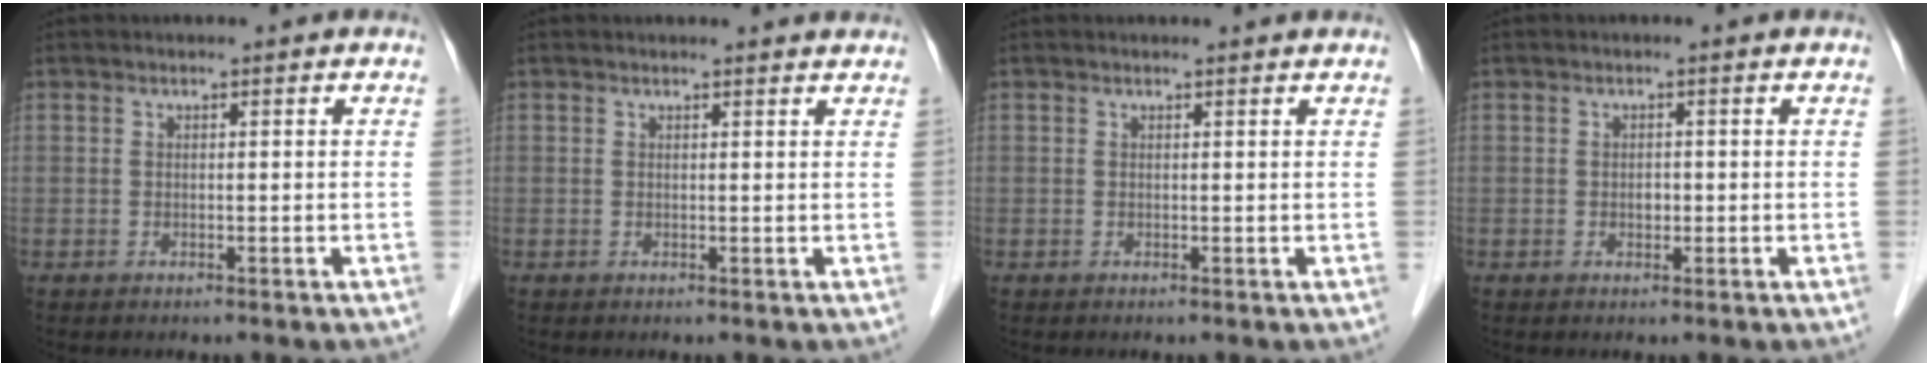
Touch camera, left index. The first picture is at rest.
{"total": 2.8, "force": [2.8, 0.4, 0.3], "torque": [-0.010, 0.002, 0.021]}
{"total": 1.3, "force": [1.3, 0.0, 0.1], "torque": [-0.012, 0.003, 0.010]}
{"total": 1.0, "force": [-0.2, 0.7, 0.7], "torque": [-0.013, 0.001, -0.002]}